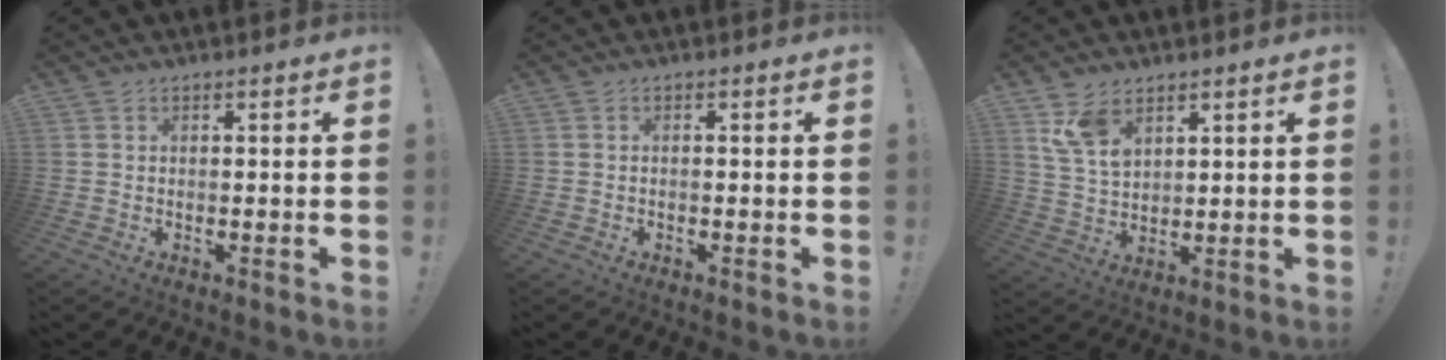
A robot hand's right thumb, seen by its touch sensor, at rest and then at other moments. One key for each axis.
{"total": 0.6, "fx": -0.5, "fy": -0.2, "fz": 0.3, "tx": -0.011, "ty": 0.002, "tz": -0.008}
{"total": 8.6, "fx": 5.6, "fy": 4.6, "fz": 4.6, "tx": -0.084, "ty": -0.023, "tz": 0.108}